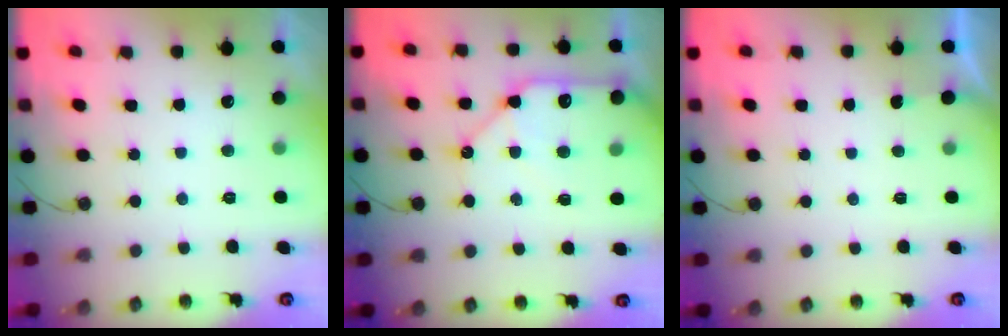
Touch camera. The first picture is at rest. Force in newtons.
{"total": 12.7, "press": 12.6, "slide": 1.8}
{"total": 0.7, "press": 0.7, "slide": 0.1}